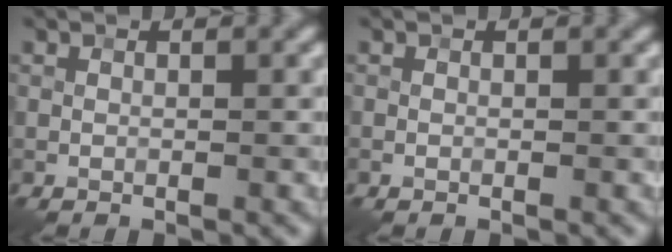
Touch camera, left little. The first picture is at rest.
{"total": 0.0}